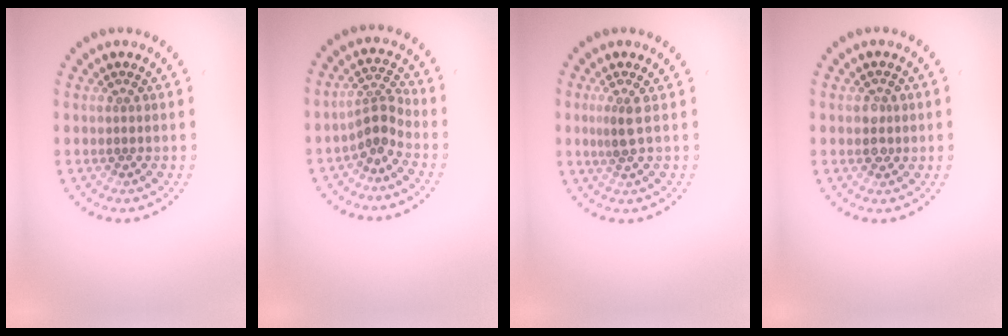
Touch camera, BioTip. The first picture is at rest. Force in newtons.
{"total": 2.6, "press": 1.8, "slide": 1.8}
{"total": 1.6, "press": 1.3, "slide": 0.9}
{"total": 1.7, "press": 1.7, "slide": 0.3}